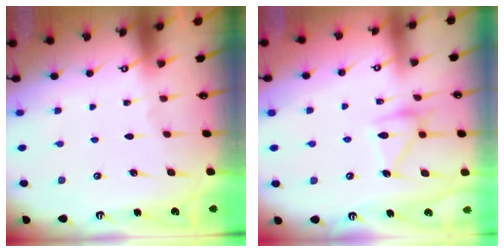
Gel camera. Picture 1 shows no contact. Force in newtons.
{"total": 13.6, "press": 13.6, "slide": 0.7}